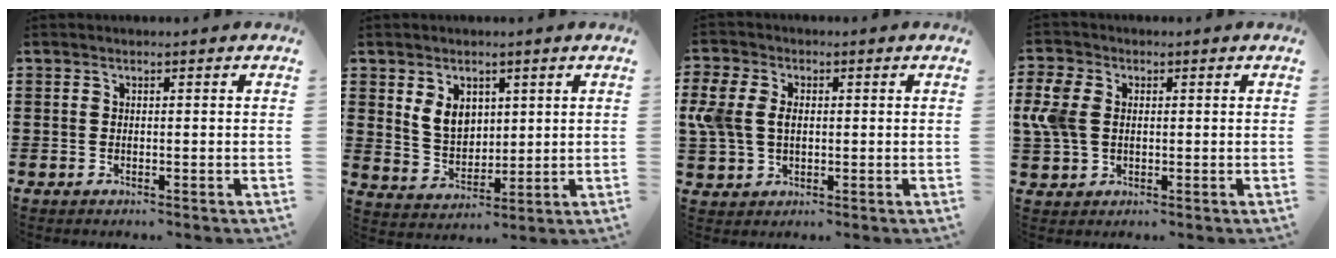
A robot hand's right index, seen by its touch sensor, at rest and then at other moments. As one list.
[{"total": 5.7, "force": [2.2, 4.3, 3.2], "torque": [-0.070, 0.011, 0.039]}, {"total": 5.6, "force": [0.5, 4.1, 3.9], "torque": [-0.120, 0.000, -0.002]}, {"total": 5.8, "force": [0.7, 4.3, 3.9], "torque": [-0.120, 0.001, 0.005]}]